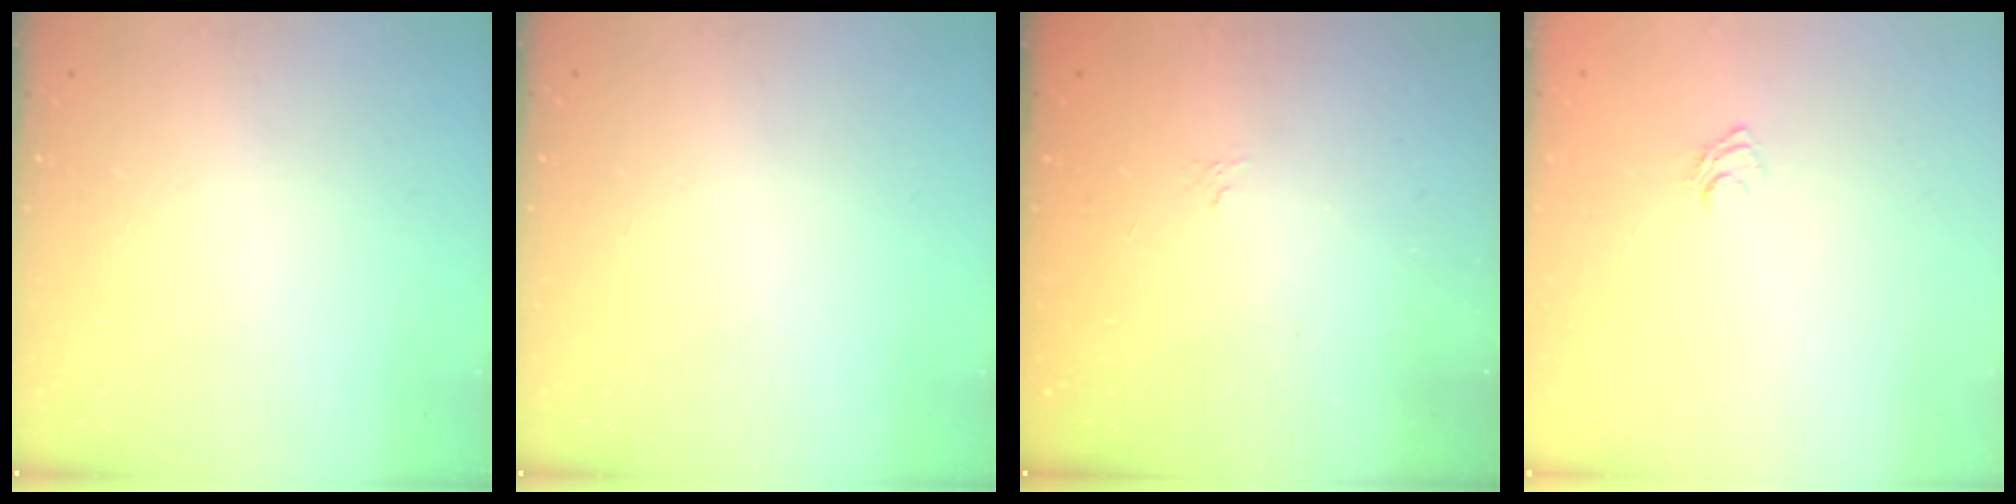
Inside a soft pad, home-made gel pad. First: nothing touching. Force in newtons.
{"total": 0.0}
{"total": 1.1, "press": 0.4, "slide": 1.1}
{"total": 4.5, "press": 4.3, "slide": 1.3}